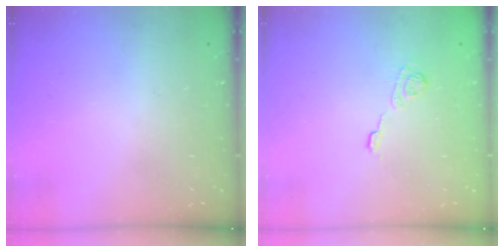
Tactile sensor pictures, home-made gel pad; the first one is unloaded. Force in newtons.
{"total": 5.7, "press": 5.6, "slide": 0.7}